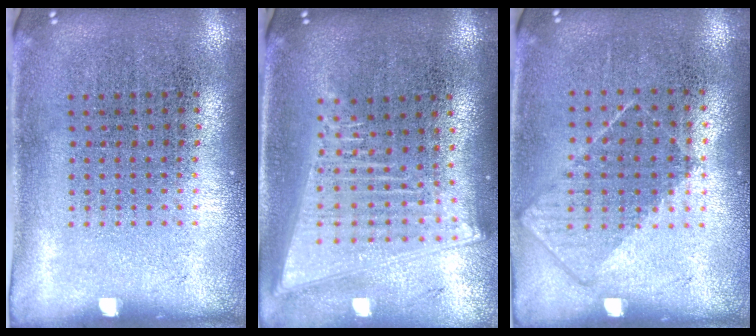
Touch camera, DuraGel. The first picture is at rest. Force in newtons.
{"total": 2.1, "press": 1.8, "slide": 1.1}
{"total": 0.9, "press": 0.7, "slide": 0.5}